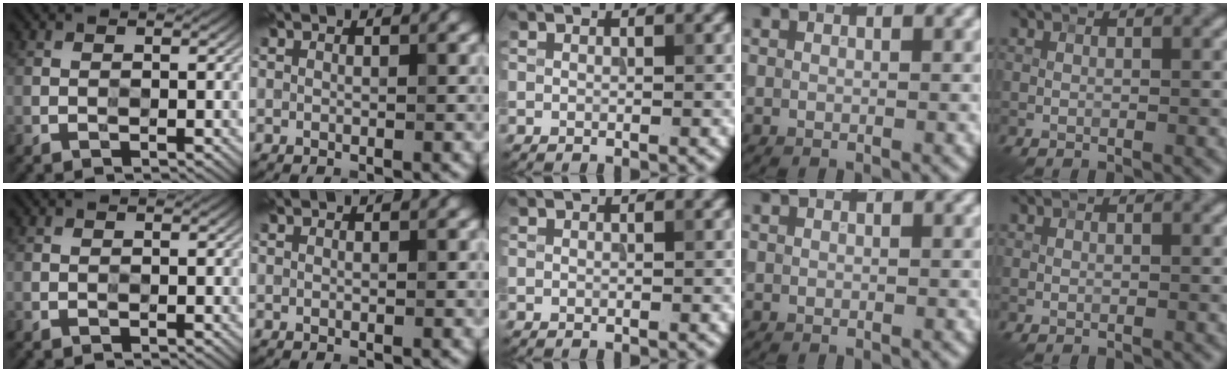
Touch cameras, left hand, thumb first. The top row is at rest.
{}